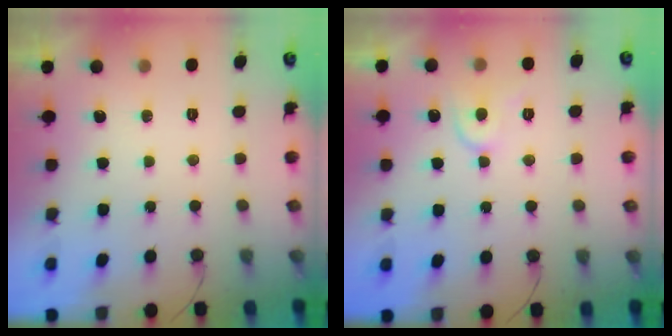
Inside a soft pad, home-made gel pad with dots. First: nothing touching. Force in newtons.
{"total": 7.6, "press": 7.6, "slide": 0.8}